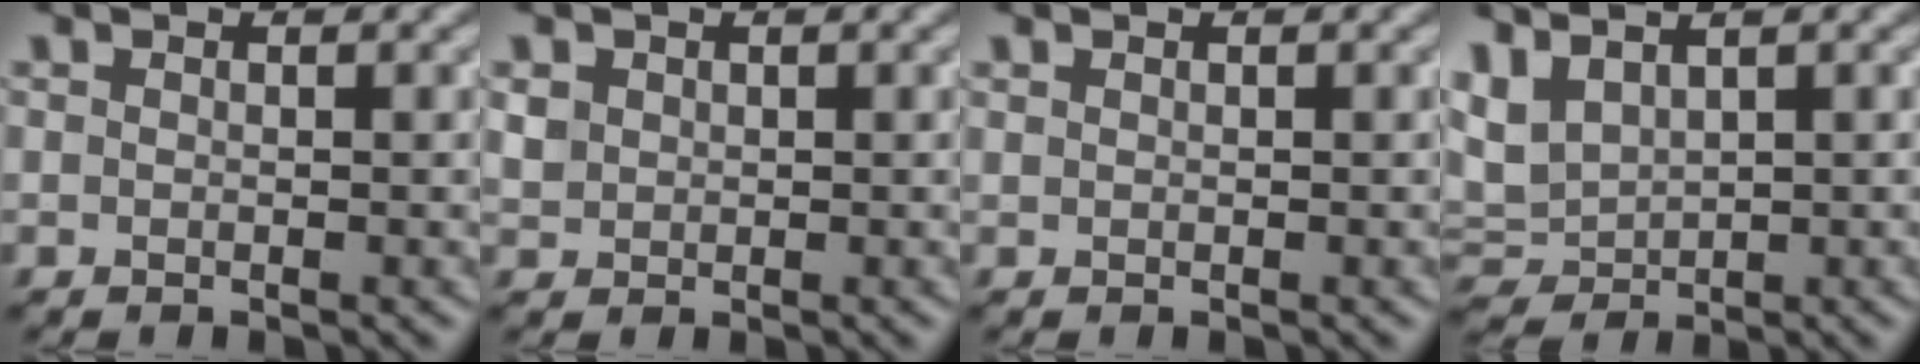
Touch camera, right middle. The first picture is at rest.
{"total": 1.3, "force": [0.4, 1.2, 0.4], "torque": [-0.008, -0.002, 0.012]}
{"total": 0.0}
{"total": 3.5, "force": [1.7, 2.2, 2.2], "torque": [-0.058, 0.006, 0.039]}